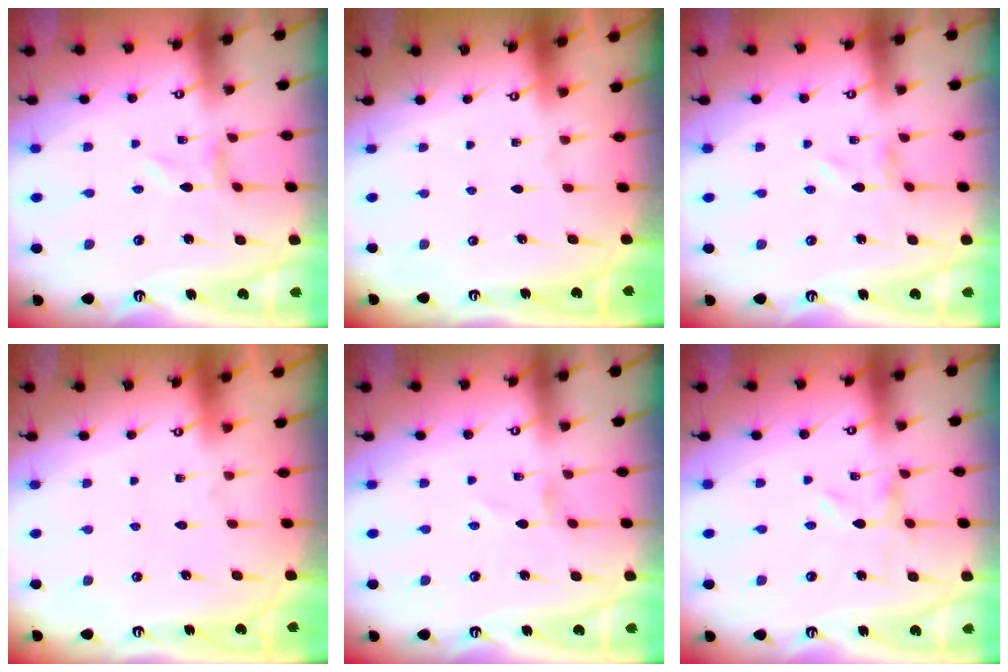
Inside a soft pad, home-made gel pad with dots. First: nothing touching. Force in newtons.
{"total": 0.0}
{"total": 0.6, "press": 0.6, "slide": 0.2}
{"total": 1.8, "press": 1.8, "slide": 0.1}
{"total": 0.0}
{"total": 0.0}